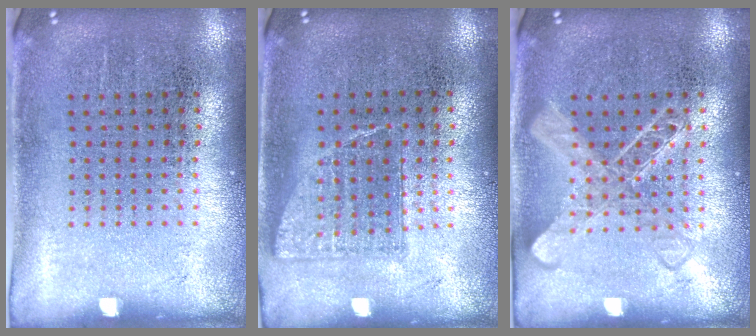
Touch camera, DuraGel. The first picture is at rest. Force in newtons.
{"total": 0.8, "press": 0.7, "slide": 0.3}
{"total": 2.5, "press": 2.4, "slide": 0.5}